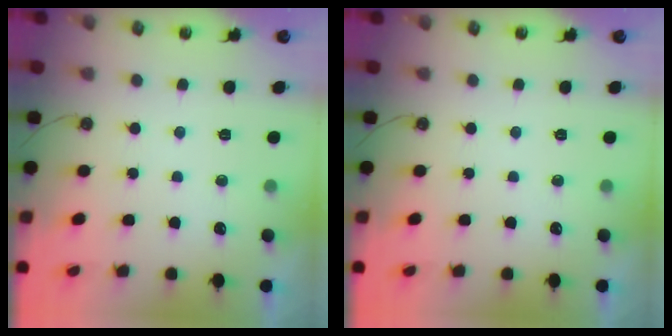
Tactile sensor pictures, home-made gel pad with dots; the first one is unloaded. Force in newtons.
{"total": 0.0}